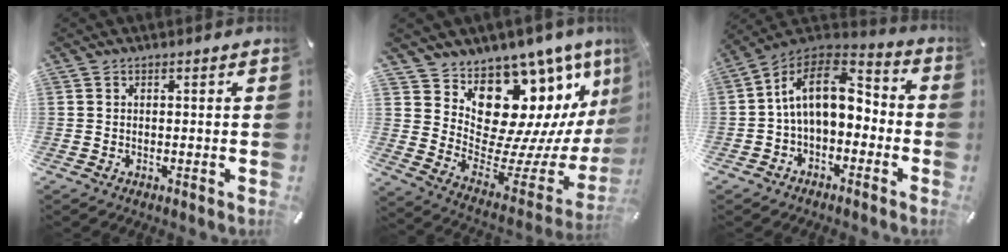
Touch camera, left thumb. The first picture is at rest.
{"total": 17.5, "force": [10.1, 10.7, 9.6], "torque": [-0.124, -0.113, 0.196]}
{"total": 13.8, "force": [1.6, 8.9, 10.5], "torque": [-0.211, 0.003, 0.028]}